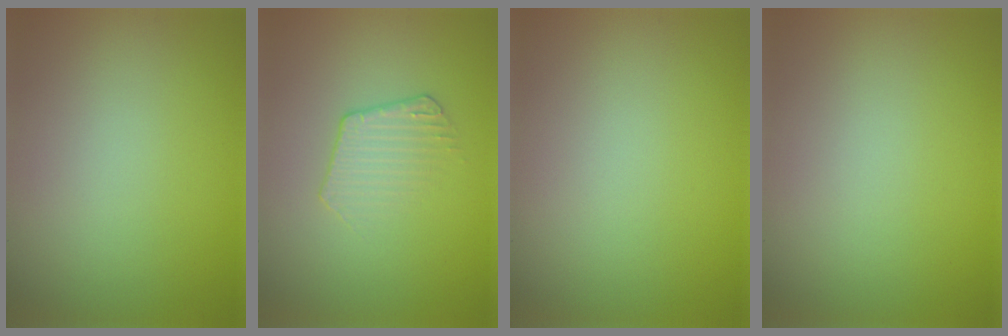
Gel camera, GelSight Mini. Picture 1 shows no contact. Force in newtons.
{"total": 1.8, "press": 1.1, "slide": 1.4}
{"total": 0.0}
{"total": 0.0}